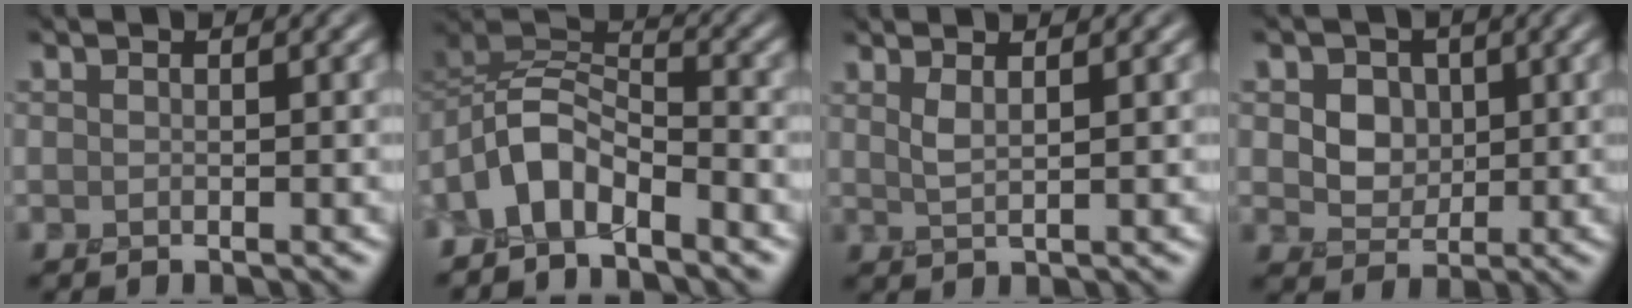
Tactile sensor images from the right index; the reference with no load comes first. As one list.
[{"total": 5.3, "force": [-3.4, 2.1, 3.5], "torque": [-0.064, 0.009, -0.073]}, {"total": 1.4, "force": [1.2, -0.3, 0.7], "torque": [-0.023, -0.001, 0.029]}, {"total": 4.6, "force": [1.6, 3.6, 2.3], "torque": [-0.049, 0.004, 0.031]}]